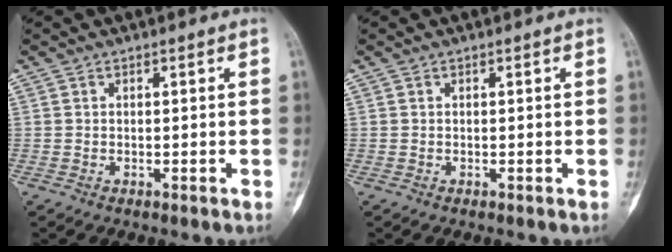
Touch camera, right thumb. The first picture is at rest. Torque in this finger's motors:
{"motor_torque": [0.00, 0.00, 0.01, 0.00, 0.00]}